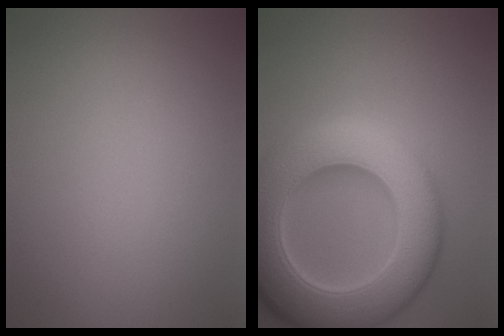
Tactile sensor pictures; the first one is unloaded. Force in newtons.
{"total": 12.6, "press": 12.6, "slide": 0.3}